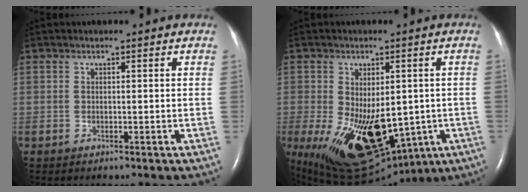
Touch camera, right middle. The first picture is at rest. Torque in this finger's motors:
{"motor_torque": [2.14, 0.00, 1.05, 0.21]}